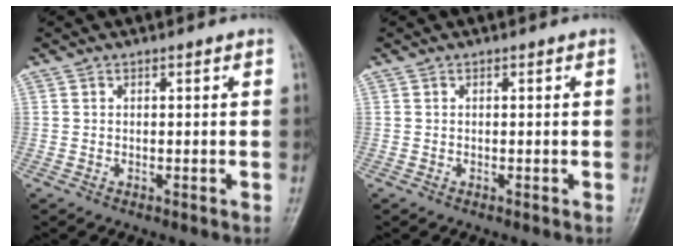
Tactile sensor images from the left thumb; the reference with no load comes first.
{"total": 0.0}